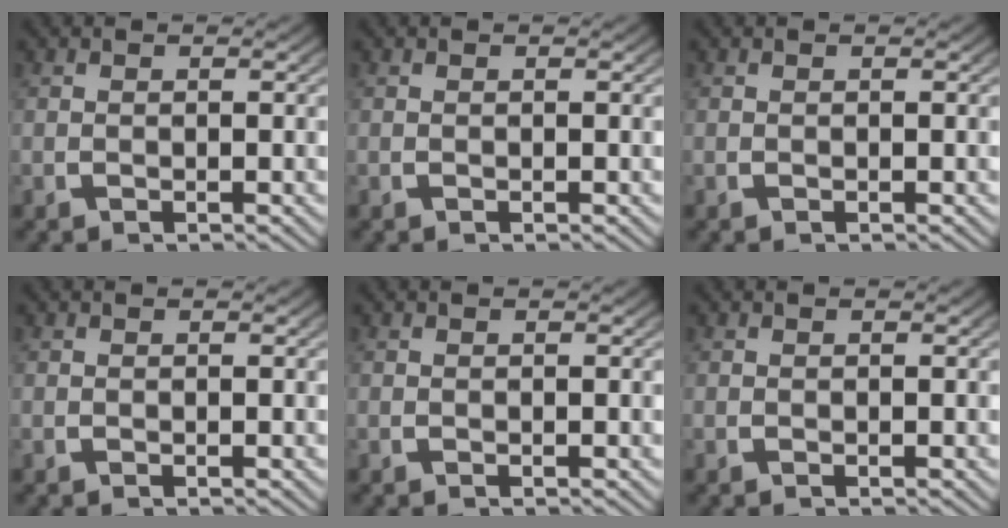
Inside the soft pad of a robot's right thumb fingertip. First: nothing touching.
{"total": 0.0}
{"total": 0.0}
{"total": 0.0}
{"total": 0.0}
{"total": 0.0}